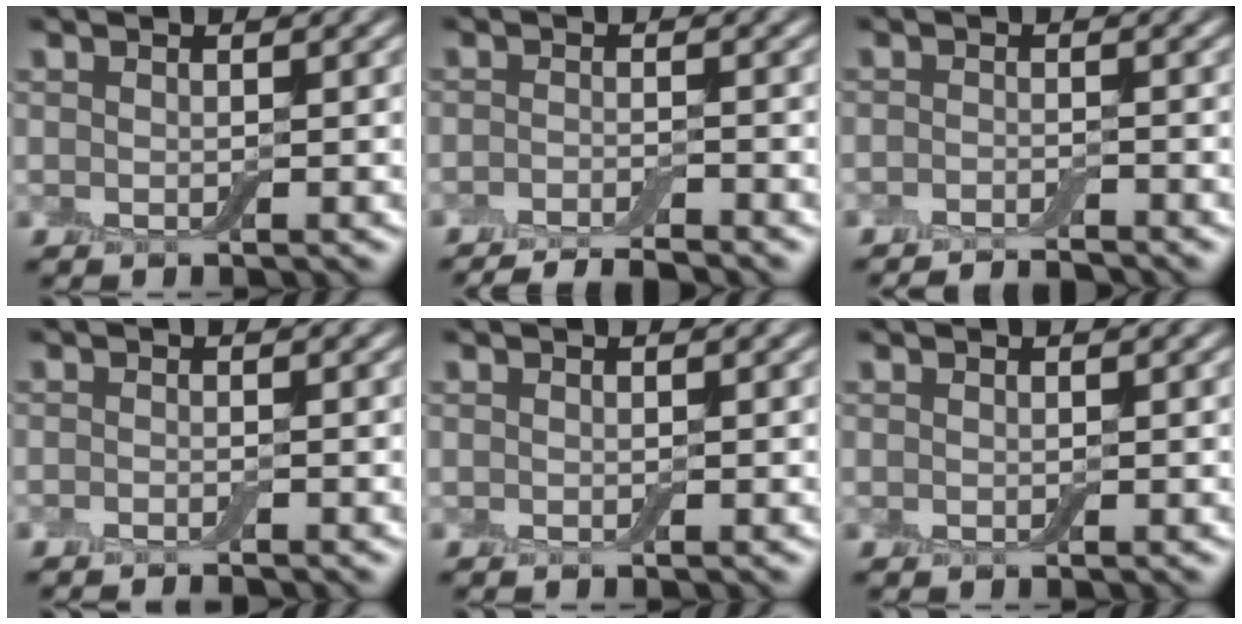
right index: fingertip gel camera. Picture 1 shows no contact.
{"total": 4.3, "force": [-3.8, 0.6, 1.8], "torque": [-0.025, -0.003, -0.064]}
{"total": 3.2, "force": [-2.9, 0.4, 1.2], "torque": [-0.014, 0.001, -0.047]}
{"total": 1.3, "force": [-1.2, 0.1, 0.5], "torque": [-0.008, -0.002, -0.022]}
{"total": 0.0}
{"total": 0.0}